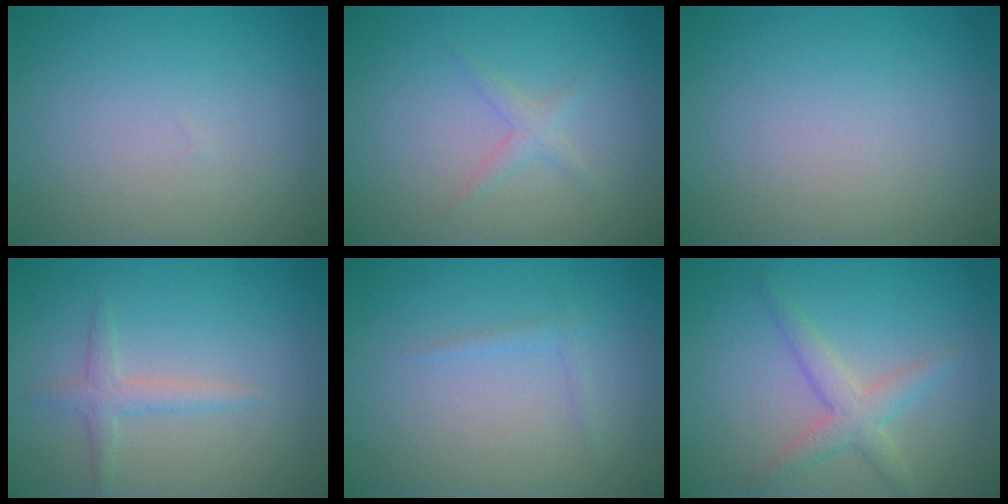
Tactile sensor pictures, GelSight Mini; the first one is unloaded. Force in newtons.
{"total": 1.3, "press": 1.3, "slide": 0.1}
{"total": 0.0}
{"total": 1.7, "press": 1.7, "slide": 0.1}
{"total": 0.8, "press": 0.8, "slide": 0.0}
{"total": 2.8, "press": 2.8, "slide": 0.1}